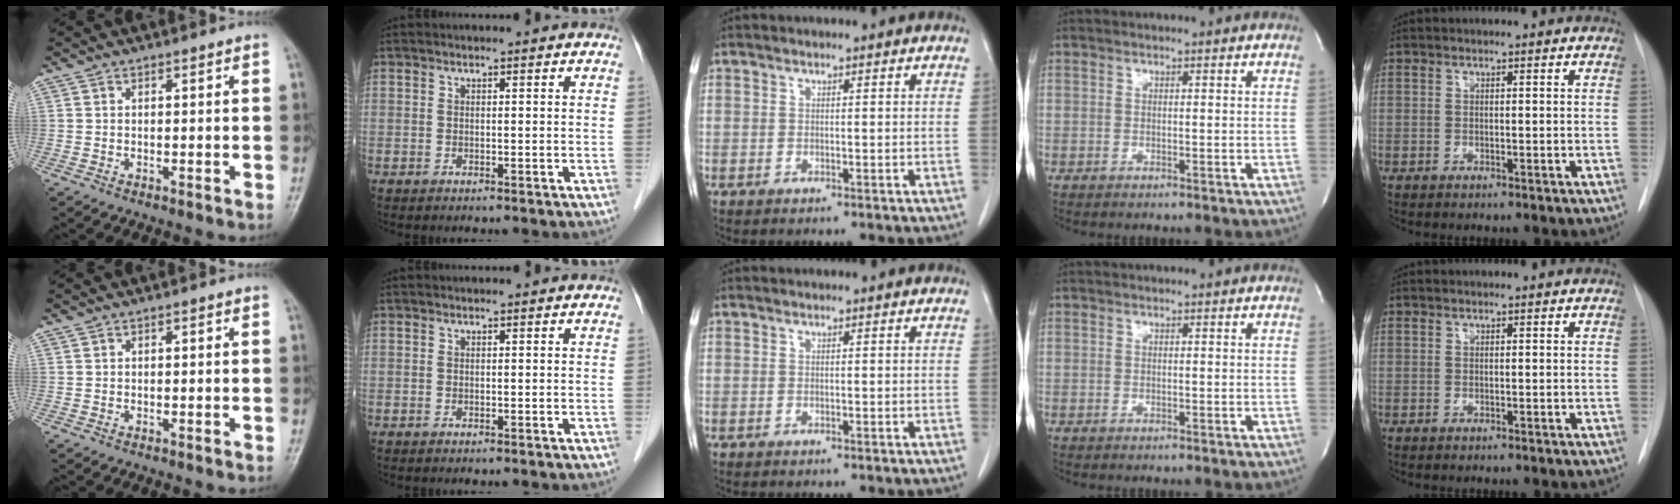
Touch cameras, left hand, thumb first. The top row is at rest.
{}